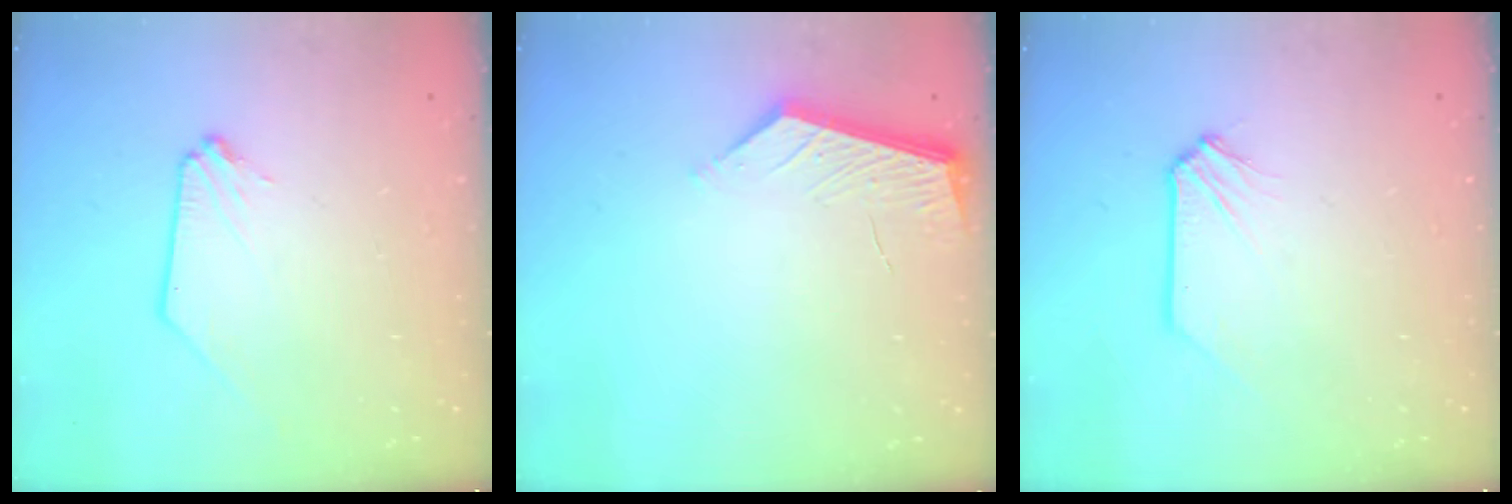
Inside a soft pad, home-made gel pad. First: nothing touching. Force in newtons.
{"total": 4.6, "press": 4.6, "slide": 0.5}
{"total": 0.0}